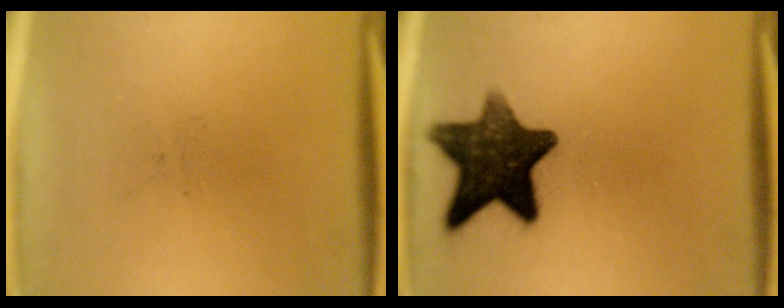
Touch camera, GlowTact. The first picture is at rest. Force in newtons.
{"total": 12.9}